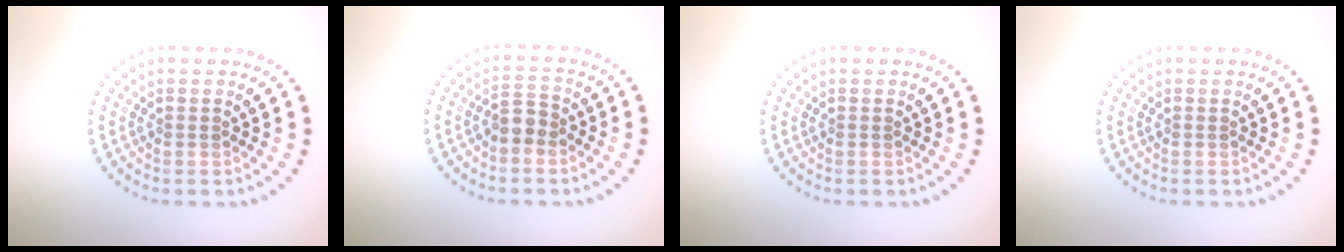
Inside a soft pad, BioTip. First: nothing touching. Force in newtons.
{"total": 1.9, "press": 1.7, "slide": 0.9}
{"total": 0.0}
{"total": 0.0}